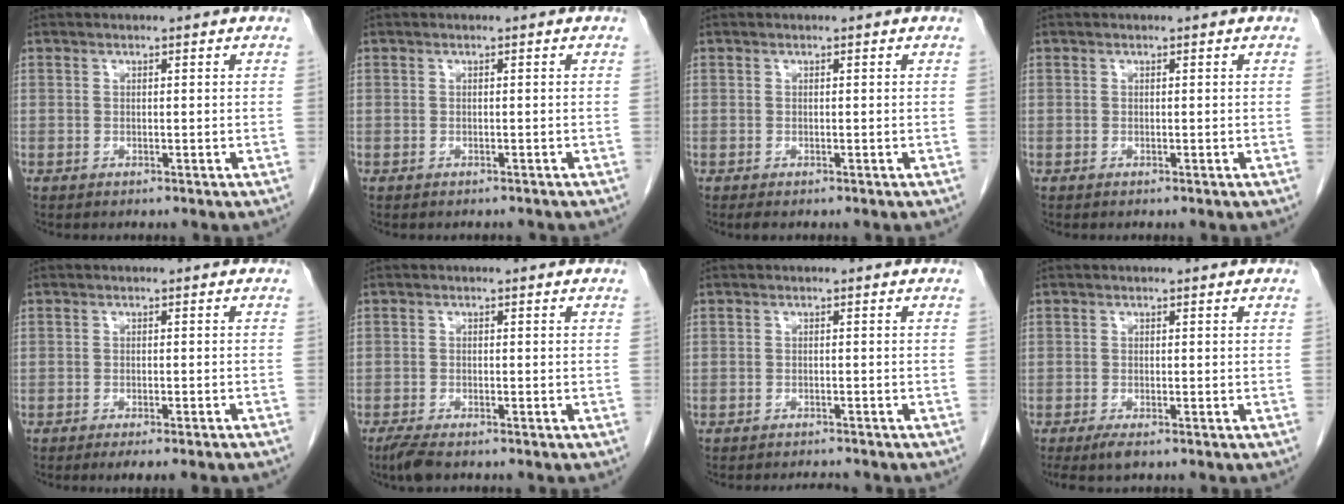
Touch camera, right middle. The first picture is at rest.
{"total": 0.8, "force": [-0.8, 0.2, 0.0], "torque": [-0.007, -0.001, -0.013]}
{"total": 0.8, "force": [-0.6, 0.3, 0.5], "torque": [-0.006, -0.001, -0.007]}
{"total": 0.0}
{"total": 6.4, "force": [-5.3, 0.3, 3.5], "torque": [-0.031, -0.003, -0.070]}
{"total": 3.0, "force": [-2.3, 0.6, 1.8], "torque": [-0.041, -0.009, -0.042]}
{"total": 3.1, "force": [-3.1, 0.3, 0.6], "torque": [-0.007, -0.007, -0.043]}
{"total": 2.5, "force": [-1.7, 0.4, 1.8], "torque": [-0.035, -0.008, -0.032]}